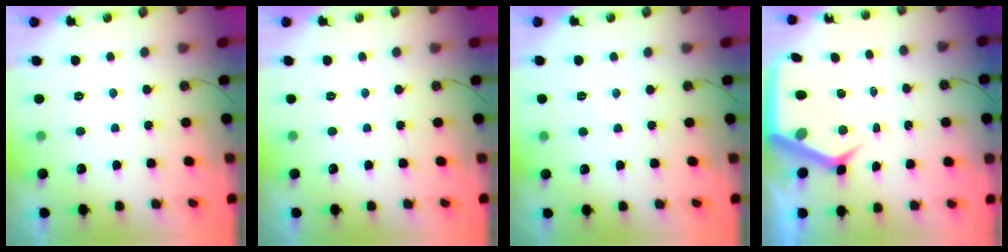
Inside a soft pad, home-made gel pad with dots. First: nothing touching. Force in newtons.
{"total": 0.0}
{"total": 2.0, "press": 2.0, "slide": 0.4}
{"total": 10.1, "press": 10.1, "slide": 1.2}